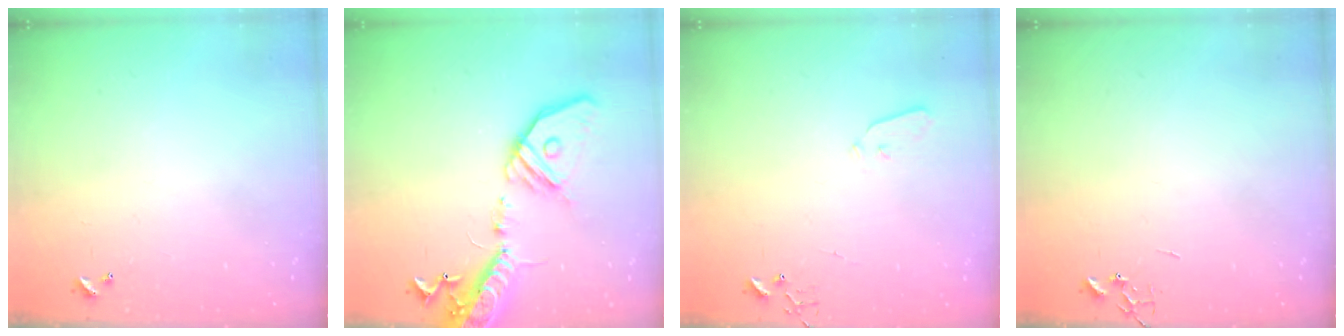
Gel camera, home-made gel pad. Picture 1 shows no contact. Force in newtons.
{"total": 19.7, "press": 19.4, "slide": 3.9}
{"total": 3.6, "press": 3.6, "slide": 0.5}
{"total": 0.0}